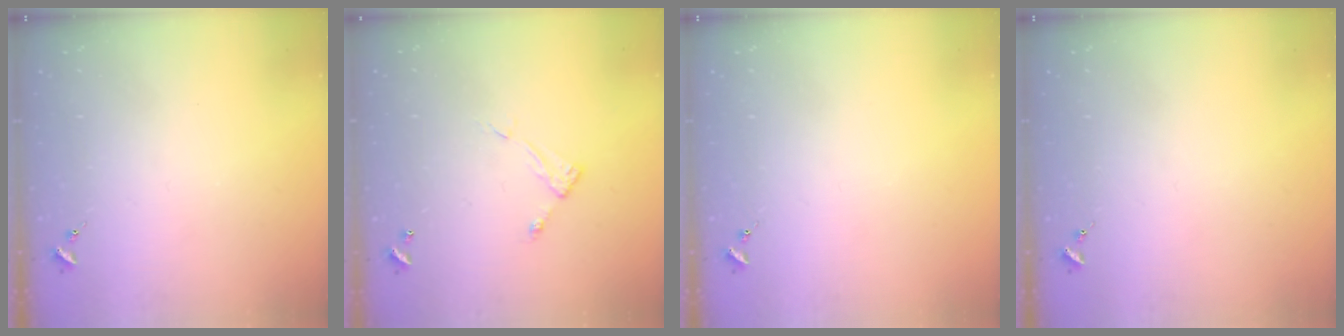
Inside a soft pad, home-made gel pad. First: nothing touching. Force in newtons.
{"total": 4.9, "press": 4.8, "slide": 0.3}
{"total": 0.0}
{"total": 0.0}